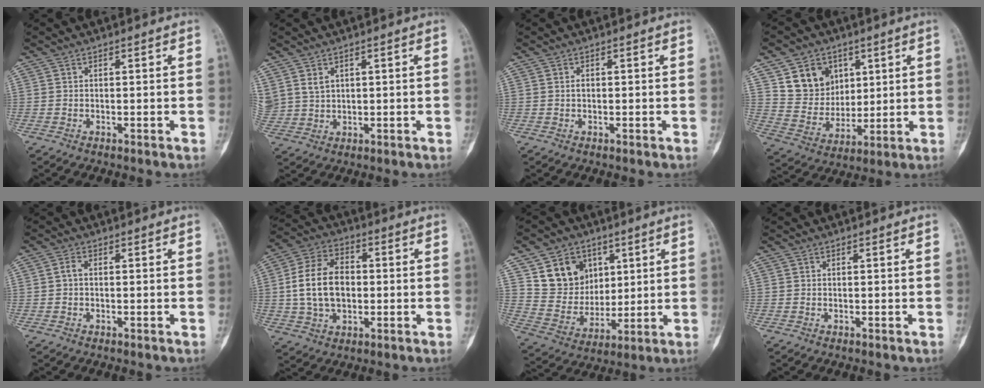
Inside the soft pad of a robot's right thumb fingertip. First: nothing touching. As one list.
[{"total": 4.2, "force": [2.3, 2.9, 2.0], "torque": [-0.035, -0.007, 0.060]}, {"total": 0.7, "force": [0.1, 0.5, 0.5], "torque": [-0.010, 0.002, 0.004]}, {"total": 12.0, "force": [5.5, 9.8, 4.3], "torque": [-0.040, -0.029, 0.111]}, {"total": 1.4, "force": [-0.1, 0.9, 1.1], "torque": [-0.018, 0.003, -0.005]}, {"total": 13.0, "force": [0.1, 8.8, 9.6], "torque": [-0.166, 0.018, 0.004]}, {"total": 13.3, "force": [6.0, 10.8, 5.0], "torque": [-0.050, -0.028, 0.120]}, {"total": 0.0}]